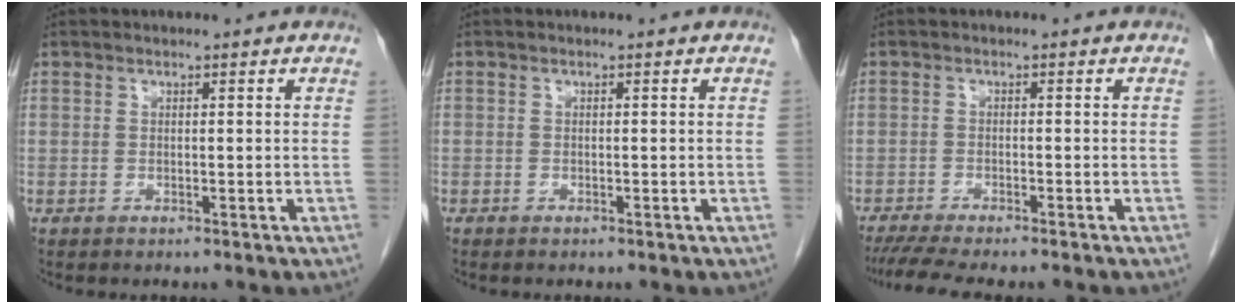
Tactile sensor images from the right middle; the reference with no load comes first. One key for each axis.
{"total": 0.0}
{"total": 8.8, "fx": -7.5, "fy": 0.8, "fz": 4.5, "tx": -0.061, "ty": -0.013, "tz": -0.115}